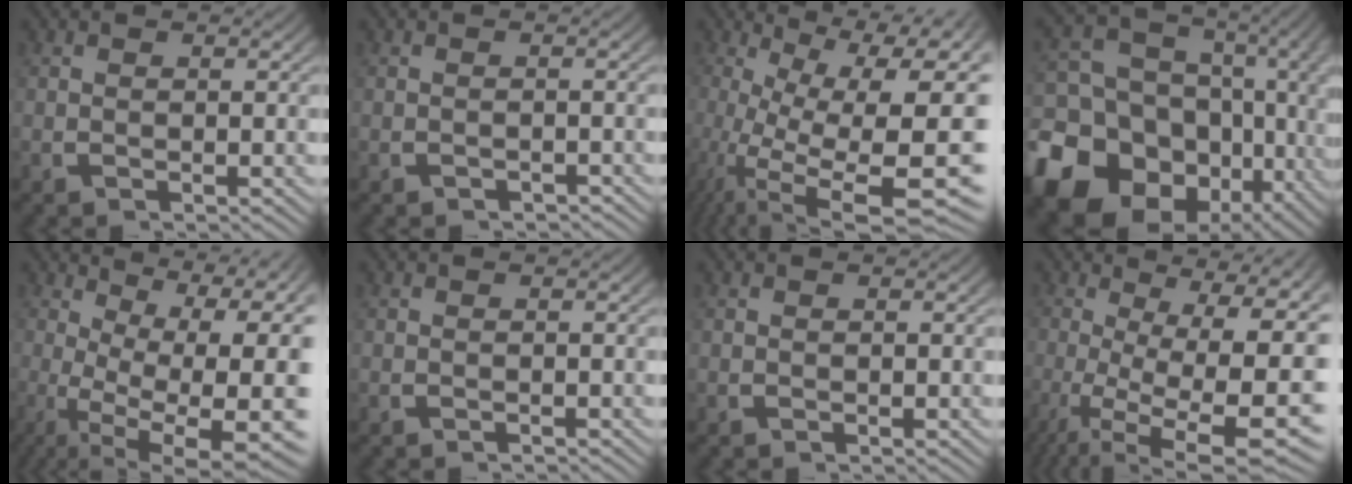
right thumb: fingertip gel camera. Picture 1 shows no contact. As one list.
[{"total": 2.1, "force": [-2.0, 0.4, 0.2], "torque": [-0.004, 0.000, -0.028]}, {"total": 16.0, "force": [-0.3, 10.0, 12.5], "torque": [-0.225, -0.049, 0.015]}, {"total": 22.0, "force": [-7.5, 17.2, 11.4], "torque": [-0.230, -0.090, -0.113]}, {"total": 14.6, "force": [-1.0, 8.7, 11.6], "torque": [-0.189, -0.057, 0.006]}, {"total": 0.7, "force": [-0.7, 0.1, 0.1], "torque": [-0.004, 0.000, -0.009]}, {"total": 0.0}, {"total": 14.2, "force": [-2.4, 8.4, 11.2], "torque": [-0.185, -0.057, -0.013]}]